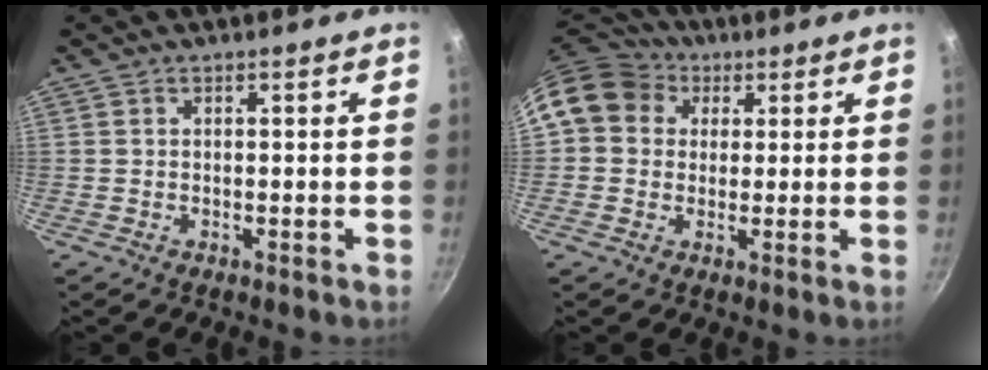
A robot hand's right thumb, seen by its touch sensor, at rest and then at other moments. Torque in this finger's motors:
{"motor_torque": [-0.17, 0.26, 0.55, -0.51, 0.07]}